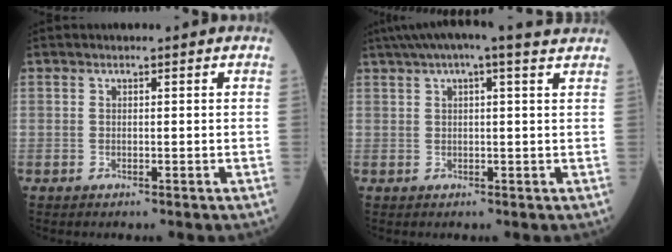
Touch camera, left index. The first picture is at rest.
{"total": 9.3, "force": [7.3, 0.7, 5.6], "torque": [-0.099, 0.045, 0.091]}